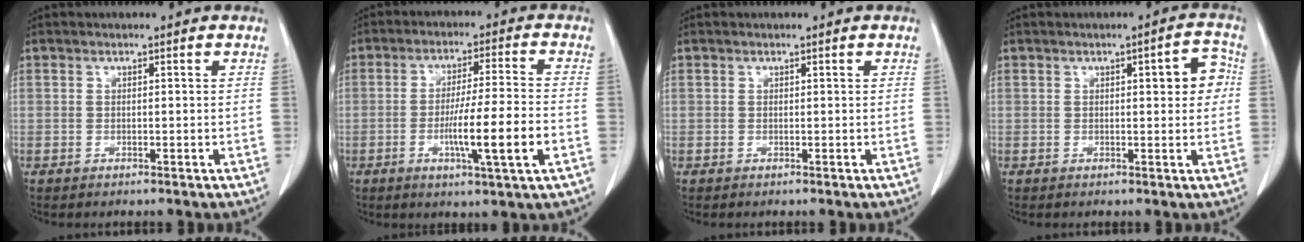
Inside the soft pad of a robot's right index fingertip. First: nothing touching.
{"total": 10.4, "force": [-3.1, -0.4, 9.9], "torque": [-0.169, -0.011, -0.056]}
{"total": 0.0}
{"total": 4.6, "force": [0.8, 1.3, 4.3], "torque": [-0.049, 0.012, 0.006]}